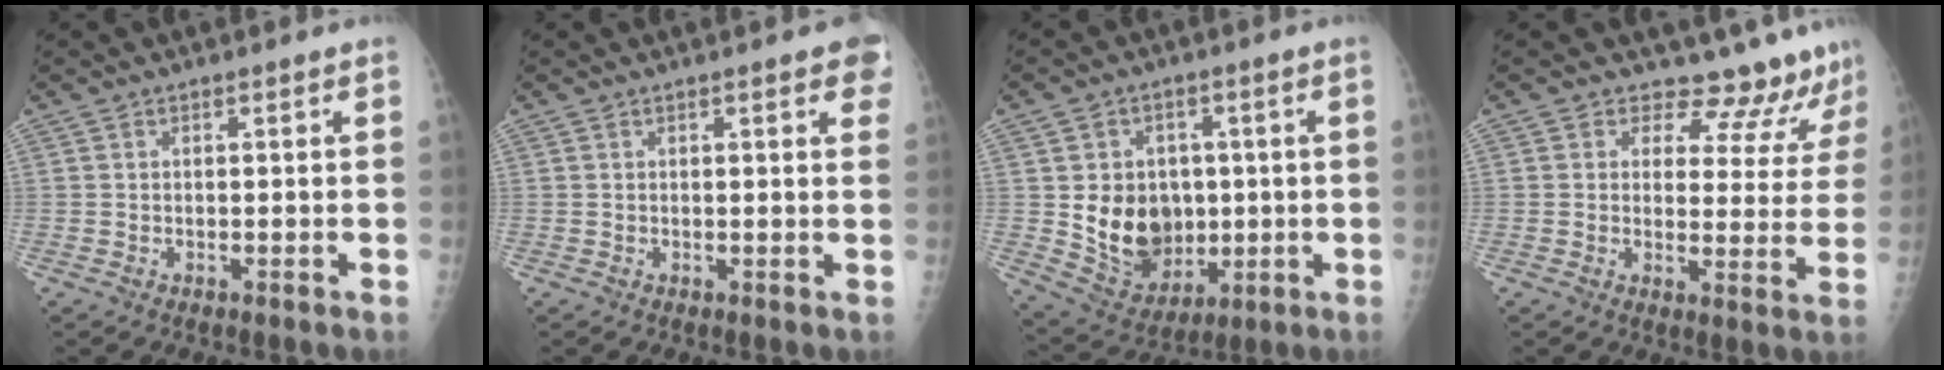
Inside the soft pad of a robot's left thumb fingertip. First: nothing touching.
{"total": 4.7, "force": [2.6, 1.5, 3.6], "torque": [-0.021, -0.001, 0.025]}
{"total": 13.3, "force": [0.2, 10.8, 7.8], "torque": [-0.083, -0.012, 0.026]}
{"total": 11.2, "force": [10.6, 3.6, 0.6], "torque": [0.037, -0.080, 0.107]}